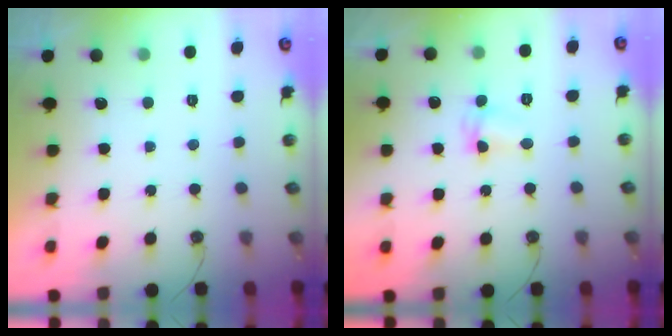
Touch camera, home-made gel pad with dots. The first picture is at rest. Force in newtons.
{"total": 2.6, "press": 2.6, "slide": 0.4}